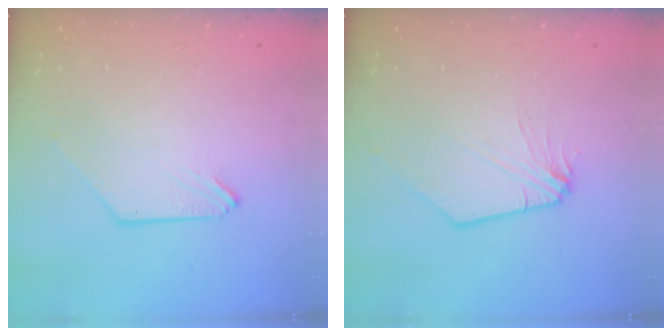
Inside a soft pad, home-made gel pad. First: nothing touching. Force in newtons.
{"total": 0.0}